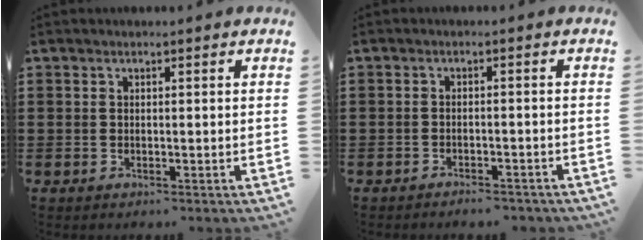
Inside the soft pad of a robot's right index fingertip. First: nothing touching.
{"total": 1.8, "force": [-1.8, 0.2, 0.3], "torque": [-0.011, 0.001, -0.037]}